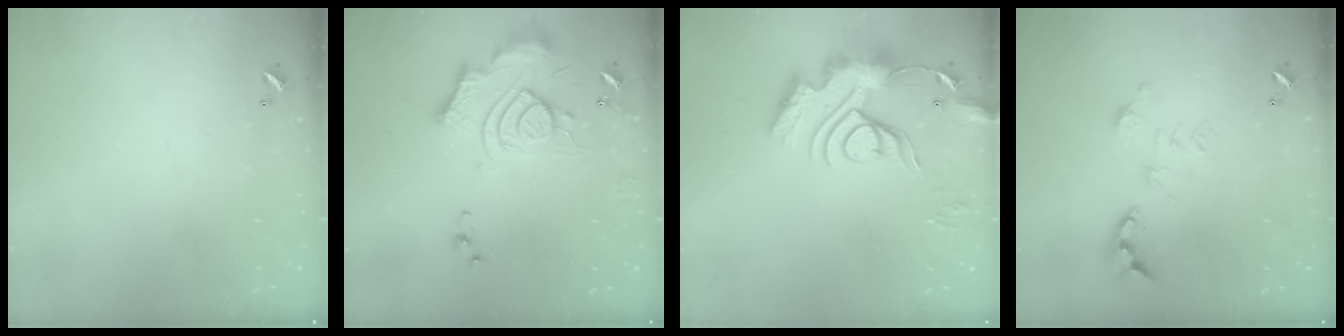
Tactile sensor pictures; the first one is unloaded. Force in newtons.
{"total": 14.1, "press": 14.1, "slide": 1.3}
{"total": 18.4, "press": 18.3, "slide": 1.8}
{"total": 0.8, "press": 0.8, "slide": 0.3}